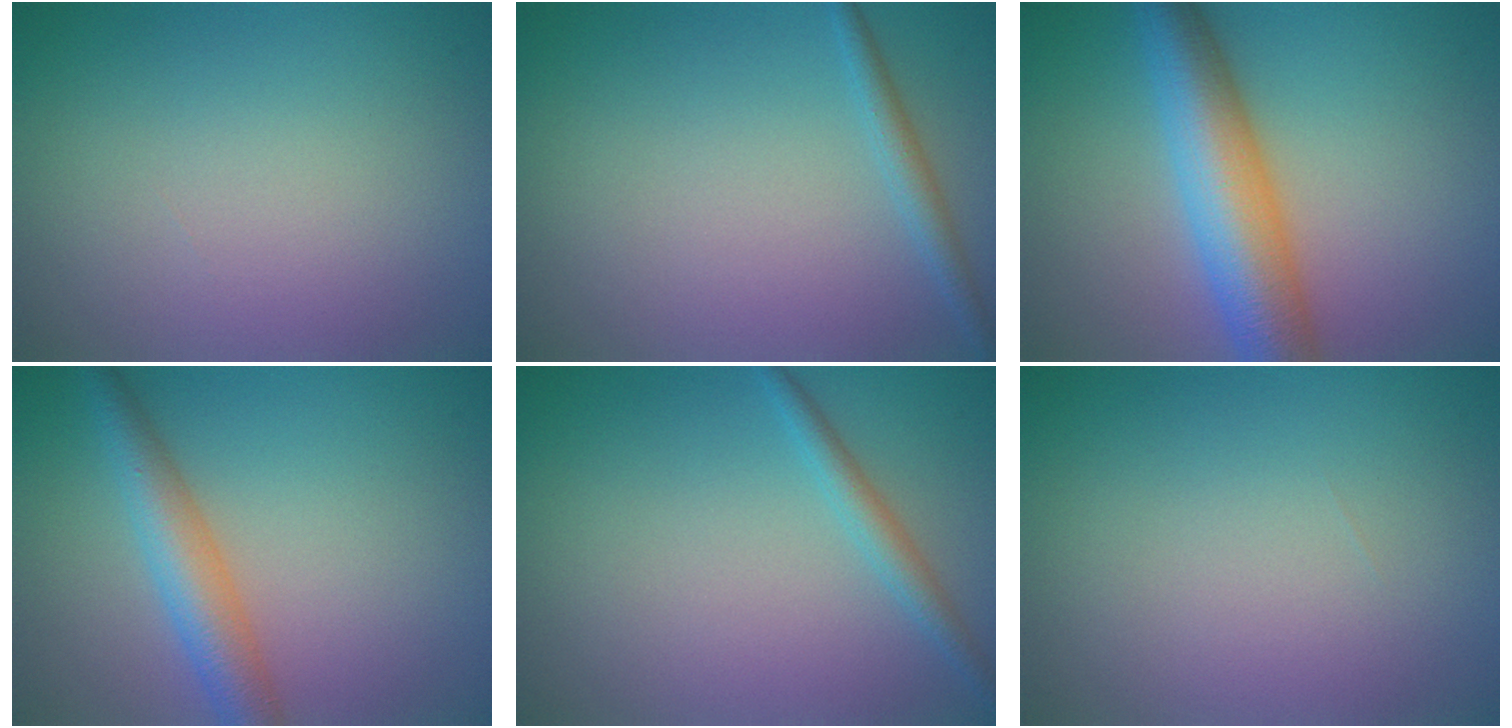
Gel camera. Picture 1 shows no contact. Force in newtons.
{"total": 1.6, "press": 1.6, "slide": 0.1}
{"total": 7.5, "press": 7.5, "slide": 0.1}
{"total": 4.2, "press": 4.2, "slide": 0.2}
{"total": 1.8, "press": 1.8, "slide": 0.1}
{"total": 0.0}